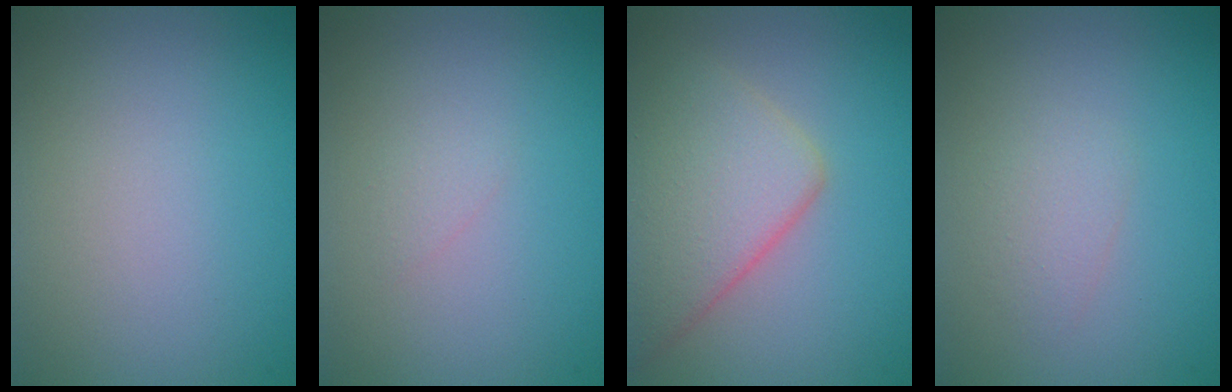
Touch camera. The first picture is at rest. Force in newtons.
{"total": 0.7, "press": 0.7, "slide": 0.1}
{"total": 6.5, "press": 6.5, "slide": 0.1}
{"total": 1.4, "press": 1.4, "slide": 0.1}